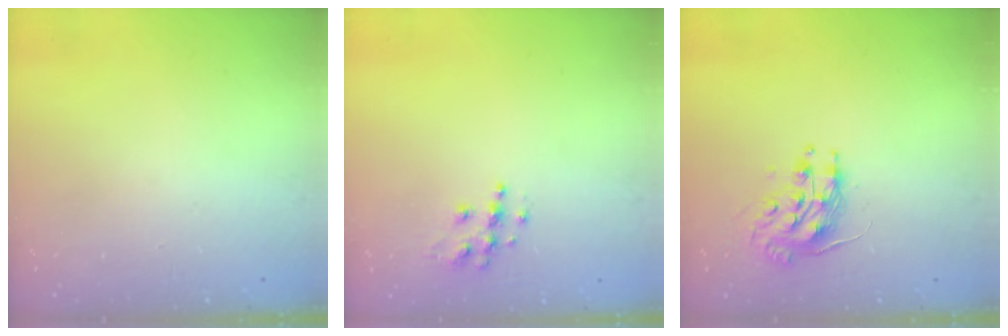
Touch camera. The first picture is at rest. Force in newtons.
{"total": 7.8, "press": 7.8, "slide": 0.2}
{"total": 9.7, "press": 9.7, "slide": 0.8}